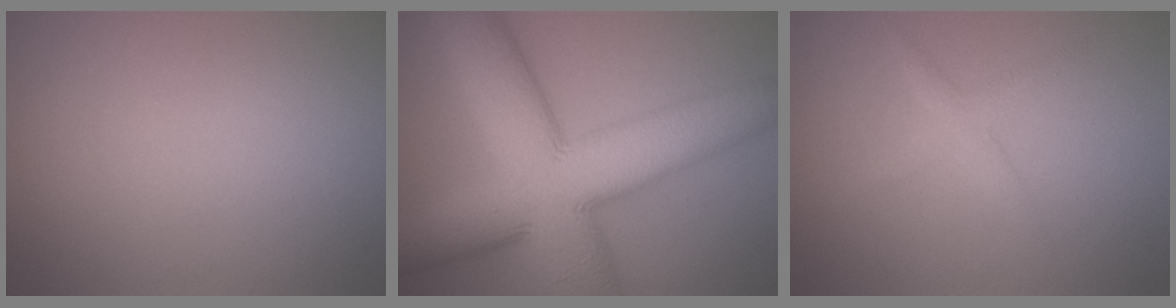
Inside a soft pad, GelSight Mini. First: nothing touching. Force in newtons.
{"total": 14.2, "press": 14.2, "slide": 0.1}
{"total": 1.6, "press": 1.6, "slide": 0.1}